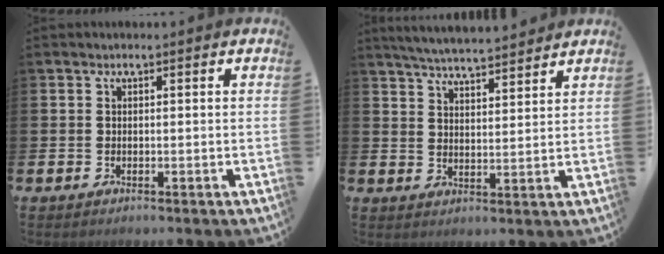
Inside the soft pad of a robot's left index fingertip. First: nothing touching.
{"total": 5.0, "force": [4.9, 0.0, 0.6], "torque": [-0.034, -0.029, 0.088]}